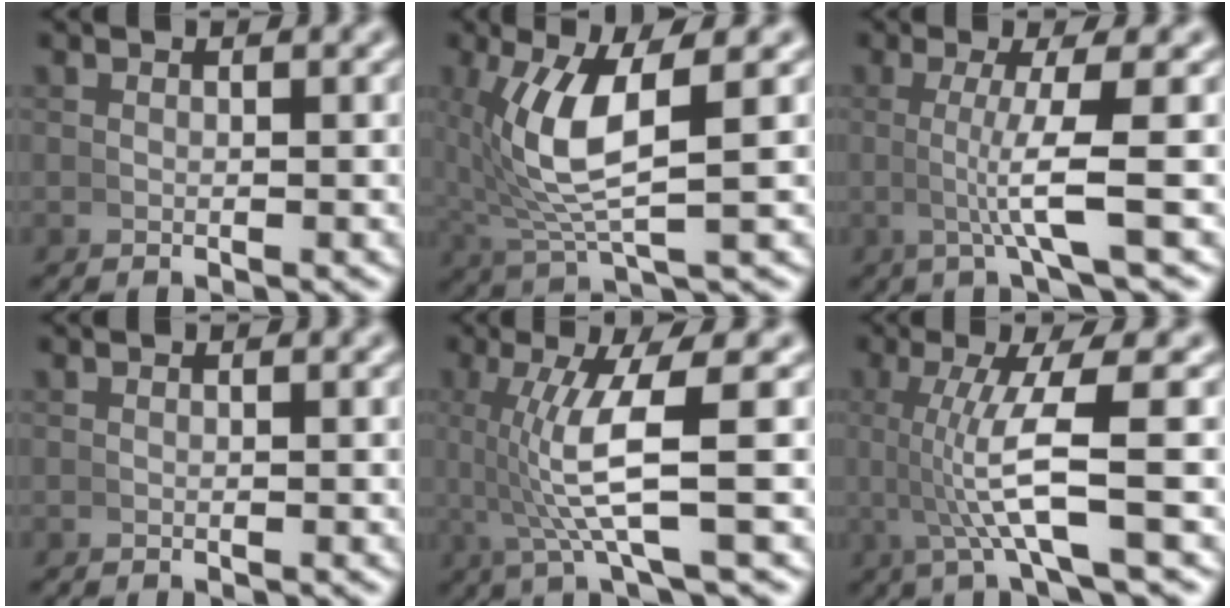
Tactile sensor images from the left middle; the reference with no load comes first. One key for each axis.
{"total": 7.0, "fx": 1.0, "fy": 2.3, "fz": 6.5, "tx": -0.134, "ty": 0.002, "tz": 0.028}
{"total": 3.8, "fx": 0.3, "fy": -0.8, "fz": 3.7, "tx": -0.073, "ty": -0.003, "tz": 0.006}
{"total": 0.0}
{"total": 6.0, "fx": 0.2, "fy": 0.4, "fz": 6.0, "tx": -0.124, "ty": 0.000, "tz": 0.008}
{"total": 5.3, "fx": -0.1, "fy": 0.0, "fz": 5.3, "tx": -0.102, "ty": -0.006, "tz": 0.003}